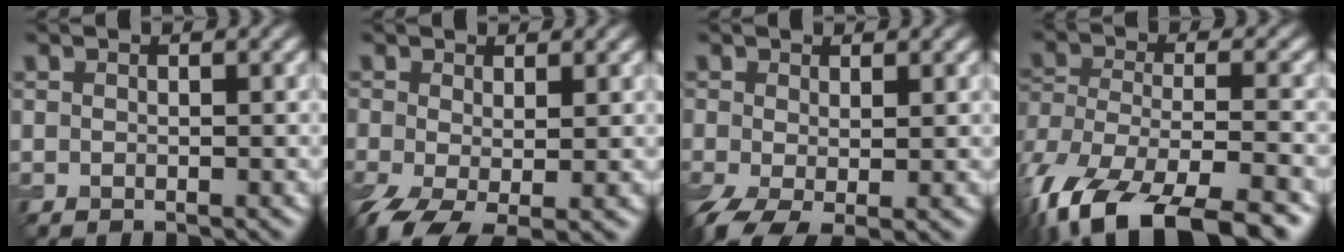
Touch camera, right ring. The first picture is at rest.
{"total": 5.9, "force": [-2.0, 3.0, 4.7], "torque": [-0.110, -0.022, -0.033]}
{"total": 4.5, "force": [-1.4, 2.2, 3.7], "torque": [-0.086, -0.015, -0.027]}
{"total": 14.6, "force": [-10.3, 6.4, 8.1], "torque": [-0.176, -0.044, -0.143]}